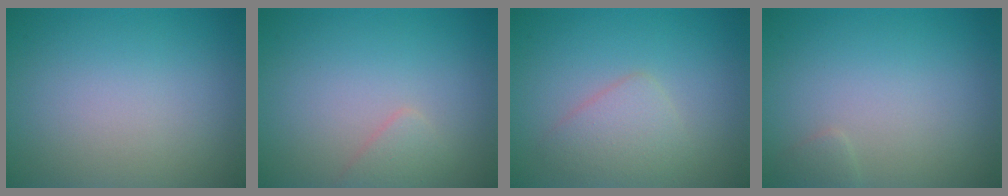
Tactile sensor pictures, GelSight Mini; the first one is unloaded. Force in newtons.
{"total": 1.2, "press": 1.2, "slide": 0.1}
{"total": 2.5, "press": 2.5, "slide": 0.2}
{"total": 0.7, "press": 0.7, "slide": 0.0}